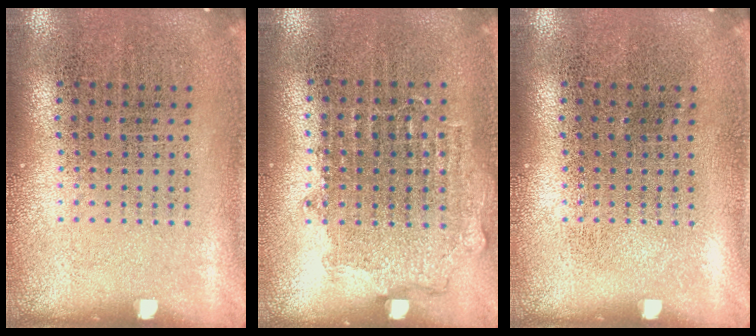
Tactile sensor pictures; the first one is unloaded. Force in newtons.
{"total": 0.9, "press": 0.8, "slide": 0.4}
{"total": 0.0}